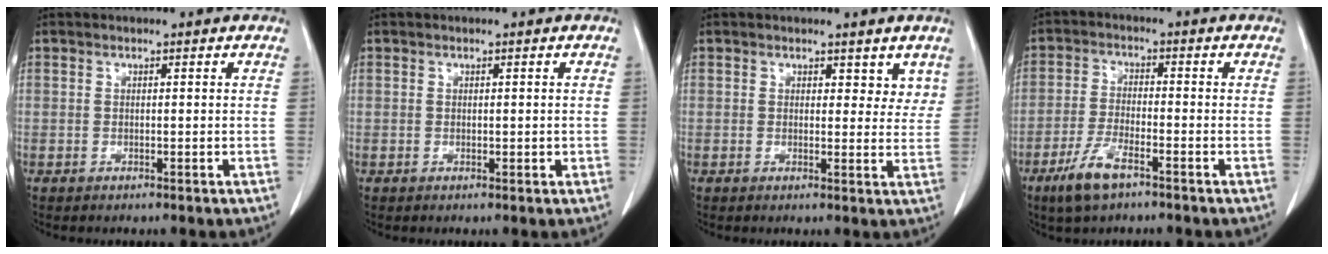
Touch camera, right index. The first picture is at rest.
{"total": 0.7, "force": [0.1, 0.5, 0.5], "torque": [-0.004, 0.000, 0.004]}
{"total": 3.2, "force": [2.1, 1.9, 1.5], "torque": [0.002, -0.006, 0.024]}
{"total": 6.5, "force": [-4.2, 1.5, 4.7], "torque": [-0.105, -0.009, -0.075]}